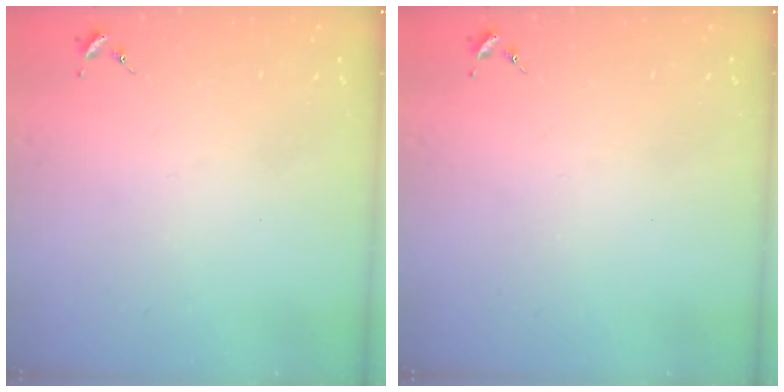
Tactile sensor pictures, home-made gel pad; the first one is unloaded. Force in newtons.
{"total": 0.0}